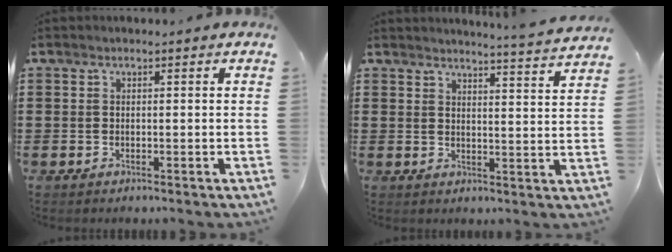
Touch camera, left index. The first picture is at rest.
{"total": 3.9, "force": [3.7, -1.2, 0.5], "torque": [-0.016, -0.035, 0.062]}